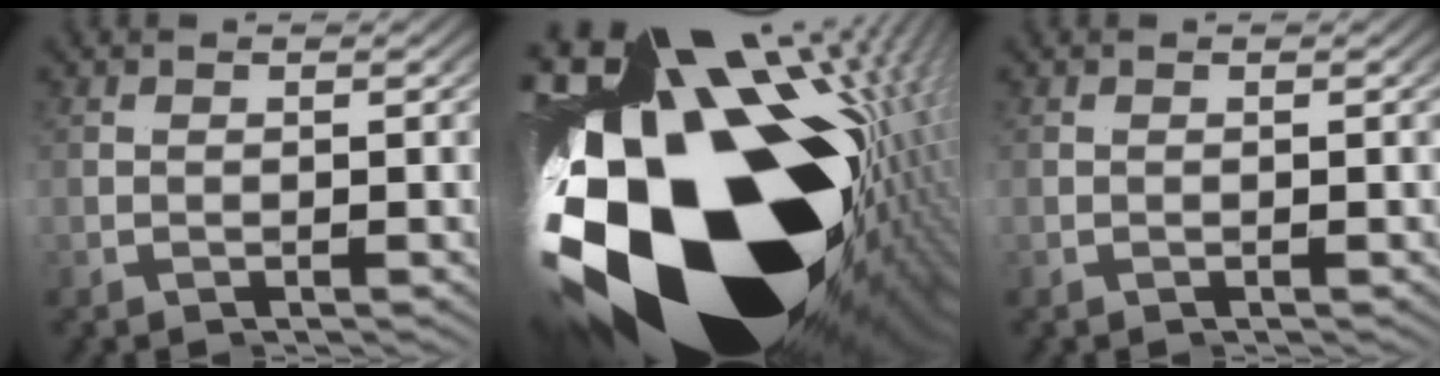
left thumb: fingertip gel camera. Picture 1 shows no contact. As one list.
[{"total": 37.0, "force": [-9.8, 20.4, 29.3], "torque": [-0.548, -0.089, -0.104]}, {"total": 0.0}]